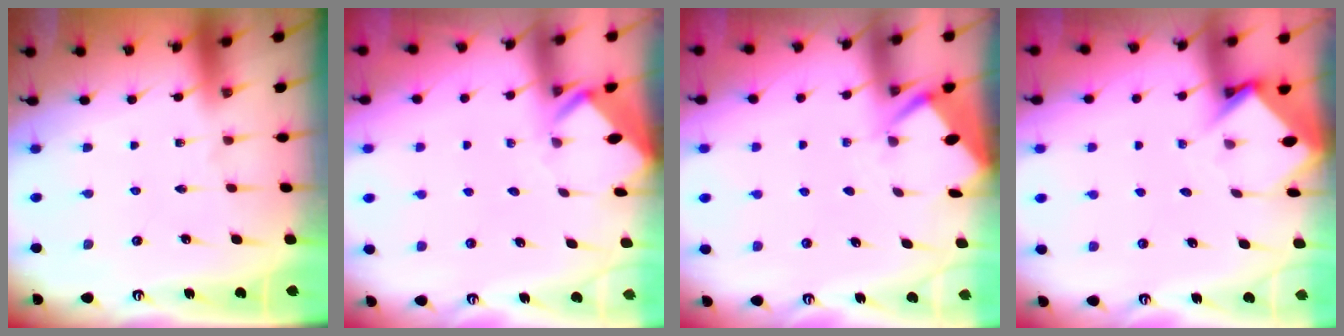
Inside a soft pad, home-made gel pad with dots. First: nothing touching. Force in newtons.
{"total": 3.4, "press": 3.4, "slide": 0.3}
{"total": 2.6, "press": 2.6, "slide": 0.4}
{"total": 3.6, "press": 3.5, "slide": 0.3}